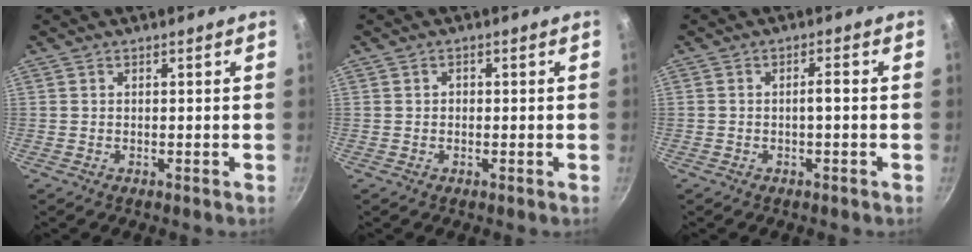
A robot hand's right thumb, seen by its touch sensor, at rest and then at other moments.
{"total": 0.8, "force": [0.0, 0.7, 0.4], "torque": [-0.005, 0.004, -0.001]}
{"total": 2.0, "force": [-0.5, 0.5, 1.9], "torque": [-0.039, 0.014, -0.008]}